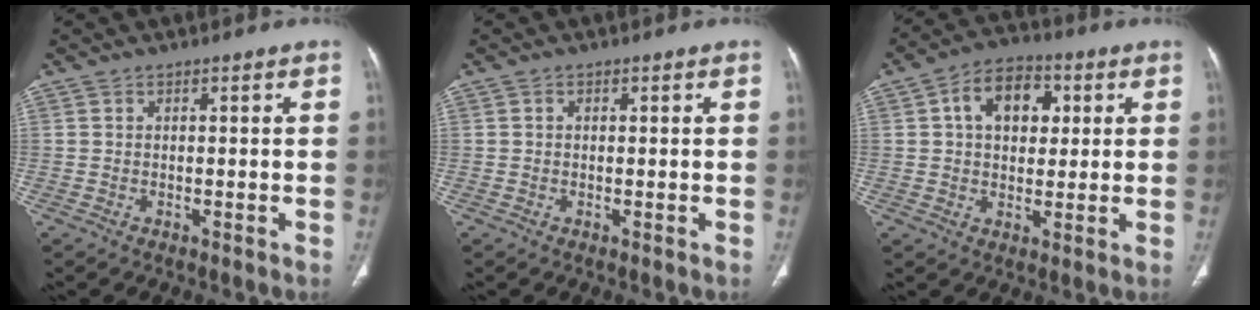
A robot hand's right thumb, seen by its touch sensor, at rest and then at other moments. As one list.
[{"total": 0.5, "force": [0.1, 0.4, 0.3], "torque": [-0.003, 0.000, 0.001]}, {"total": 11.1, "force": [2.9, 7.6, 7.5], "torque": [-0.089, 0.007, 0.040]}]